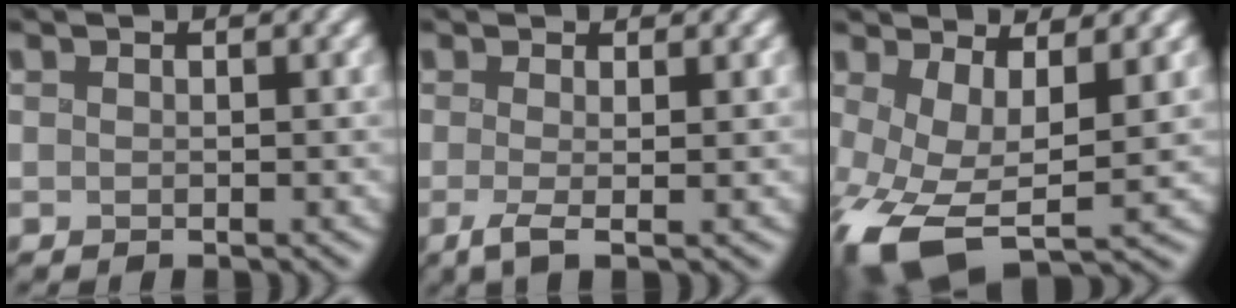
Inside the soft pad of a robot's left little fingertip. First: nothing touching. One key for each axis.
{"total": 1.8, "fx": -0.2, "fy": 0.3, "fz": 1.7, "tx": -0.021, "ty": -0.004, "tz": -0.008}
{"total": 9.4, "fx": -1.7, "fy": 5.1, "fz": 7.7, "tx": -0.168, "ty": -0.032, "tz": -0.020}